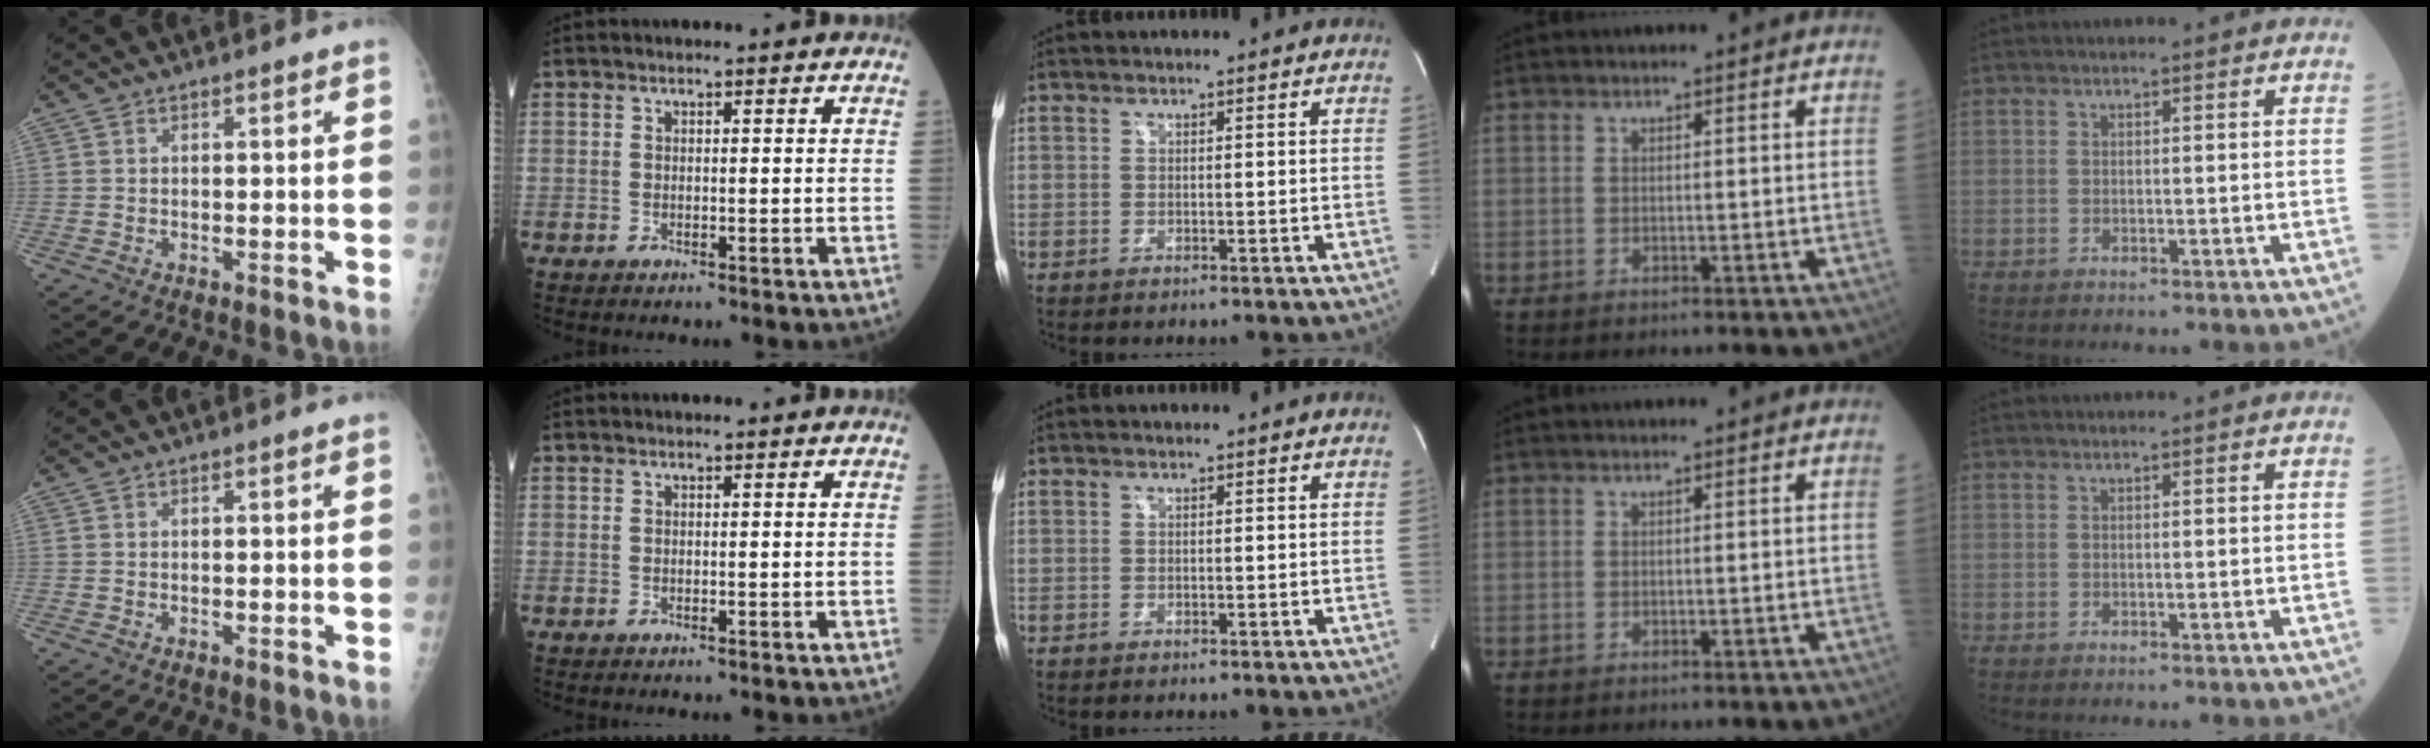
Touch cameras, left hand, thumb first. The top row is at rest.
{}